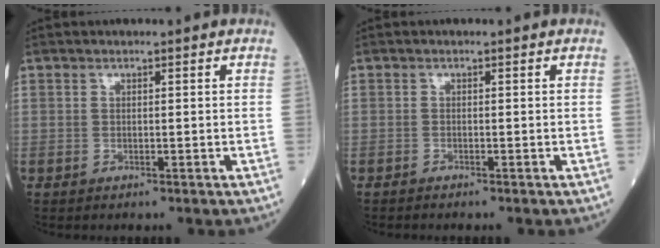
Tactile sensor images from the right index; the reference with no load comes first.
{"total": 0.7, "force": [-0.7, -0.2, 0.2], "torque": [-0.004, 0.001, -0.010]}